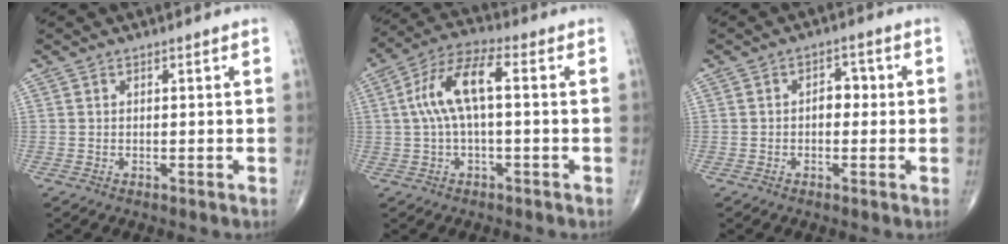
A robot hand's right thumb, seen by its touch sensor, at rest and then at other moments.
{"total": 10.2, "force": [0.9, 3.6, 9.5], "torque": [-0.203, 0.037, 0.011]}
{"total": 3.5, "force": [-0.1, 2.4, 2.6], "torque": [-0.018, 0.012, -0.008]}